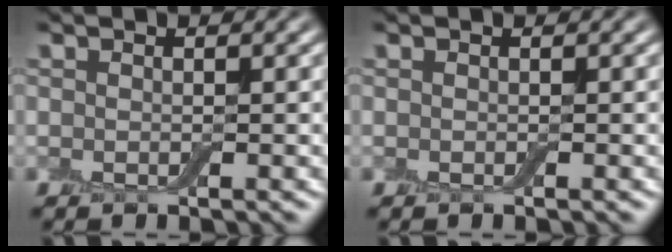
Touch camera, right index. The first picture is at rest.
{"total": 0.0}